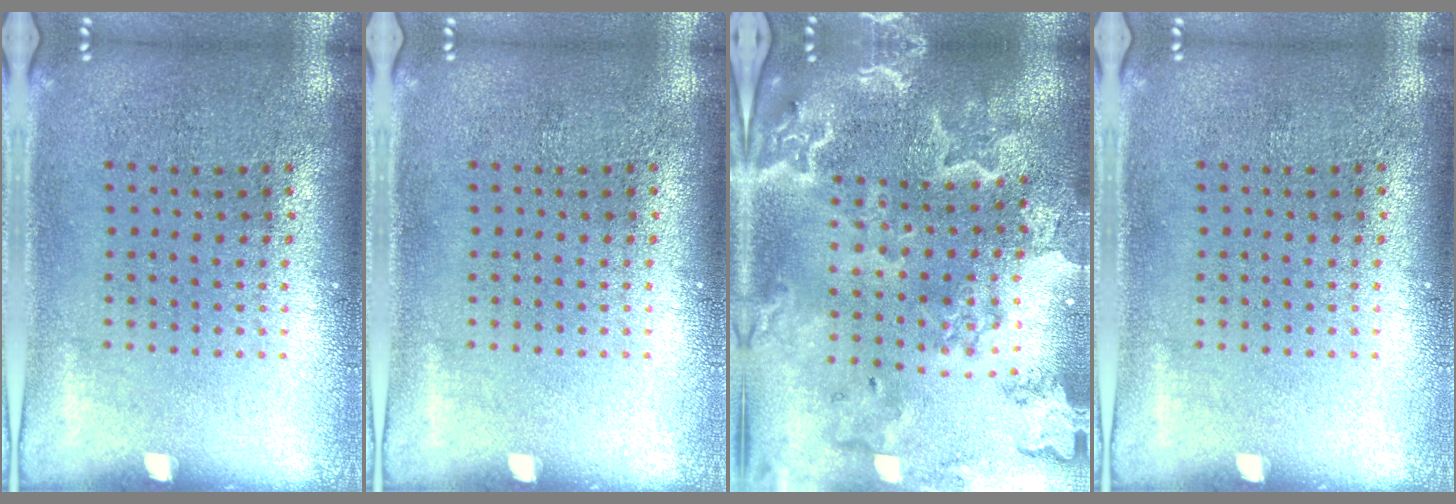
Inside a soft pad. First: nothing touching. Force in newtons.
{"total": 0.0}
{"total": 3.6, "press": 3.1, "slide": 1.9}
{"total": 0.0}